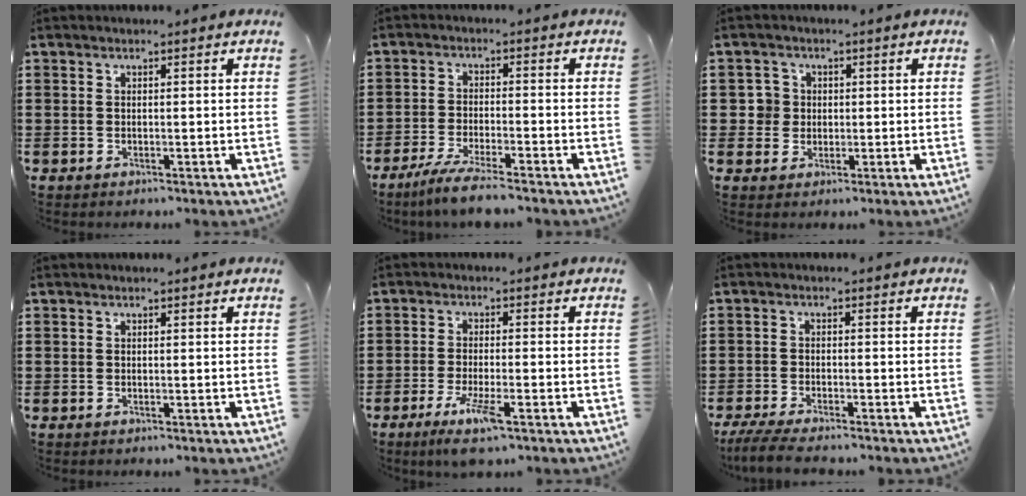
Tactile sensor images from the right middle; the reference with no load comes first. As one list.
[{"total": 5.0, "force": [-4.3, -0.2, 2.5], "torque": [-0.056, -0.017, -0.082]}, {"total": 1.3, "force": [0.1, 1.3, 0.2], "torque": [-0.009, 0.004, 0.002]}, {"total": 0.0}, {"total": 4.9, "force": [-2.9, 0.6, 4.0], "torque": [-0.083, -0.012, -0.051]}, {"total": 4.1, "force": [-3.8, 0.2, 1.6], "torque": [-0.047, -0.016, -0.078]}]